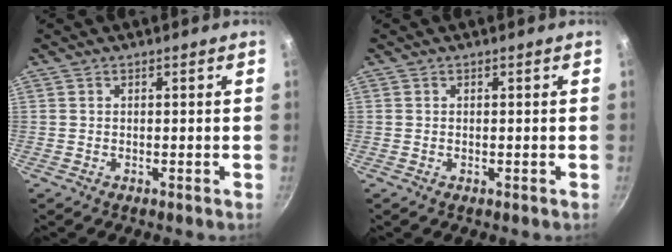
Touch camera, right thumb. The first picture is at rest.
{"total": 0.0}